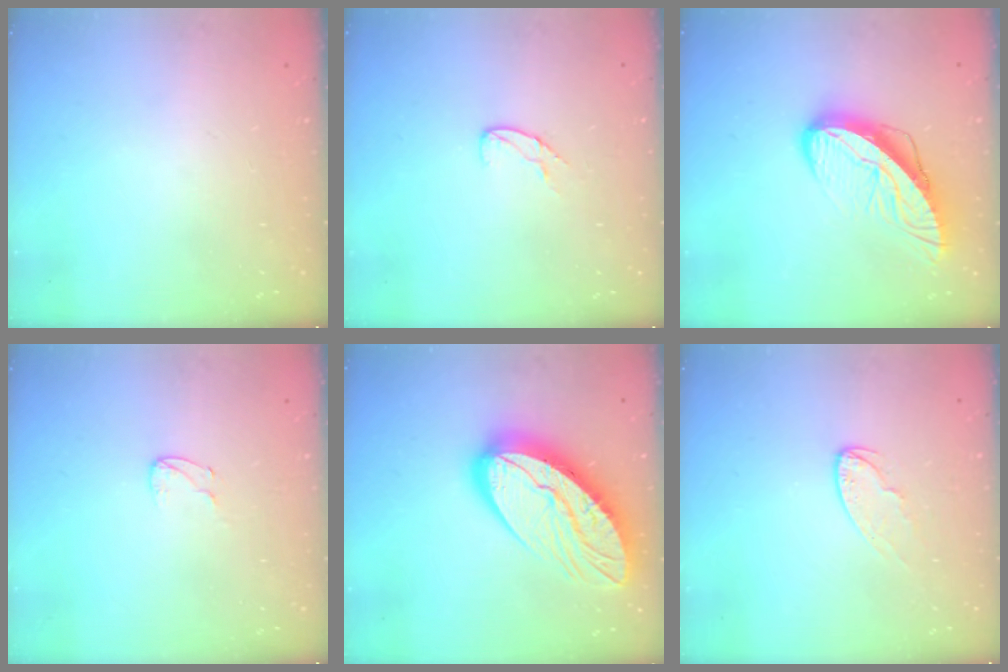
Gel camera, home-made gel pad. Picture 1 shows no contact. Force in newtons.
{"total": 5.6, "press": 5.6, "slide": 0.5}
{"total": 12.1, "press": 12.1, "slide": 1.4}
{"total": 4.2, "press": 4.2, "slide": 0.4}
{"total": 20.8, "press": 20.7, "slide": 2.0}
{"total": 6.3, "press": 6.3, "slide": 0.4}